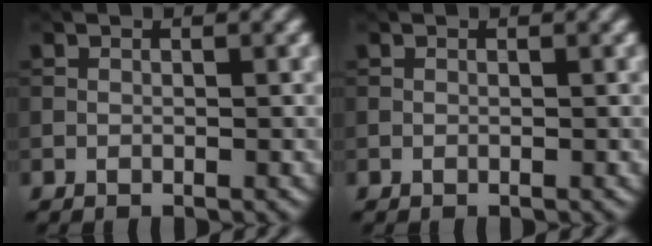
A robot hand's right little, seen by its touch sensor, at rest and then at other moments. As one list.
[{"total": 0.0}]